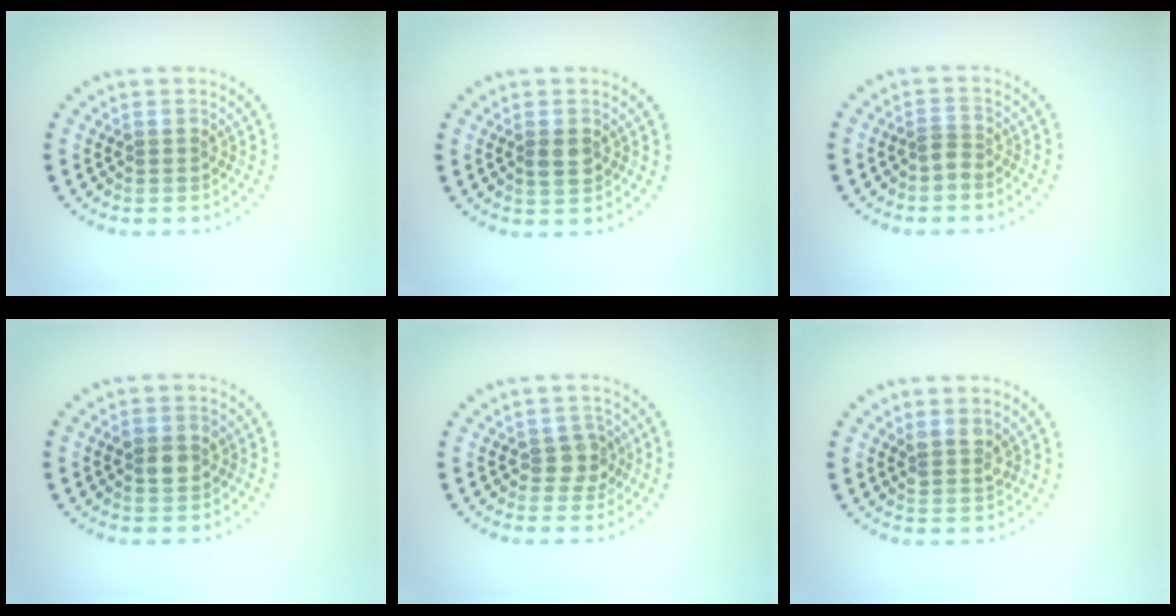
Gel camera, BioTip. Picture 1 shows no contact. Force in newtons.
{"total": 1.8, "press": 1.8, "slide": 0.2}
{"total": 1.0, "press": 0.6, "slide": 0.8}
{"total": 2.5, "press": 2.5, "slide": 0.2}
{"total": 2.1, "press": 1.9, "slide": 0.8}
{"total": 1.7, "press": 1.5, "slide": 0.8}